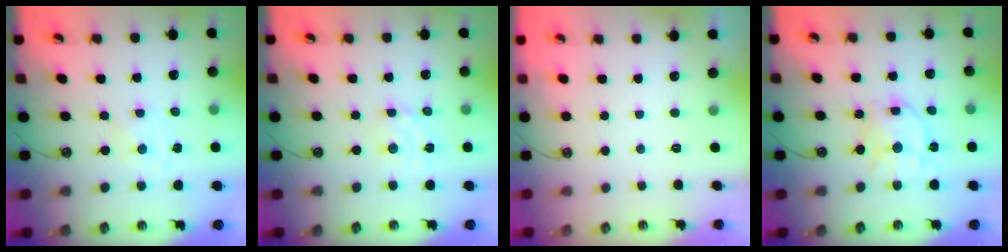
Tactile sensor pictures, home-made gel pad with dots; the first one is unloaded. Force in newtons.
{"total": 4.3, "press": 4.3, "slide": 0.7}
{"total": 0.0}
{"total": 12.4, "press": 12.4, "slide": 1.0}